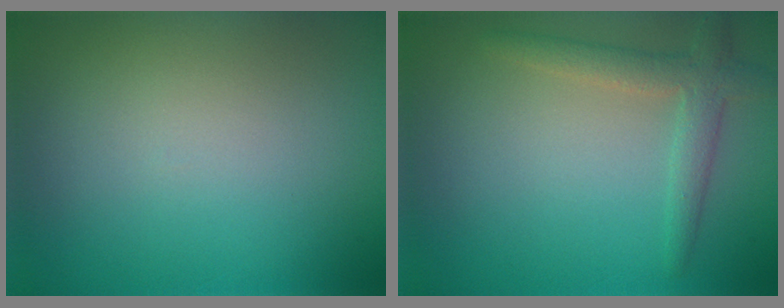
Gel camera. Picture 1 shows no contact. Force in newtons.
{"total": 2.7, "press": 2.7, "slide": 0.1}